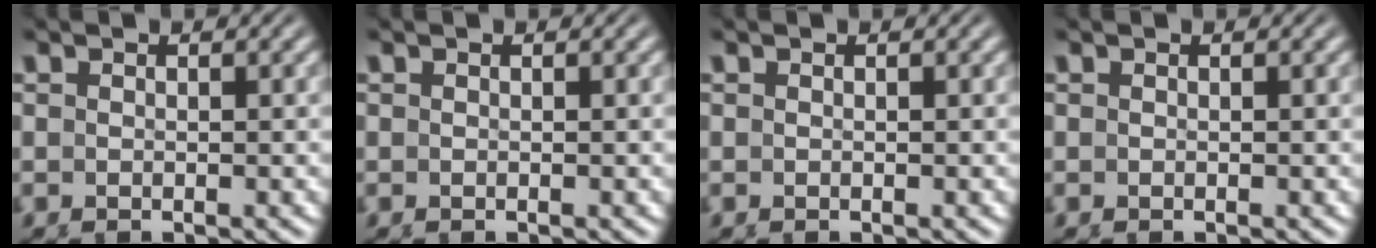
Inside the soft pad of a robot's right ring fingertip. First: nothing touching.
{"total": 0.0}
{"total": 0.0}
{"total": 1.4, "force": [-0.3, -1.3, -0.4], "torque": [0.019, -0.011, 0.005]}